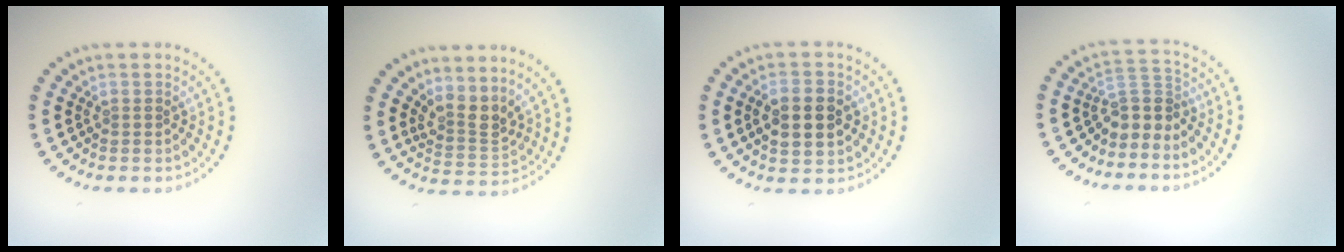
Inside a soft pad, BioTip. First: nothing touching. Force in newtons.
{"total": 2.9, "press": 2.1, "slide": 2.0}
{"total": 4.1, "press": 4.1, "slide": 0.3}
{"total": 2.9, "press": 2.0, "slide": 2.1}